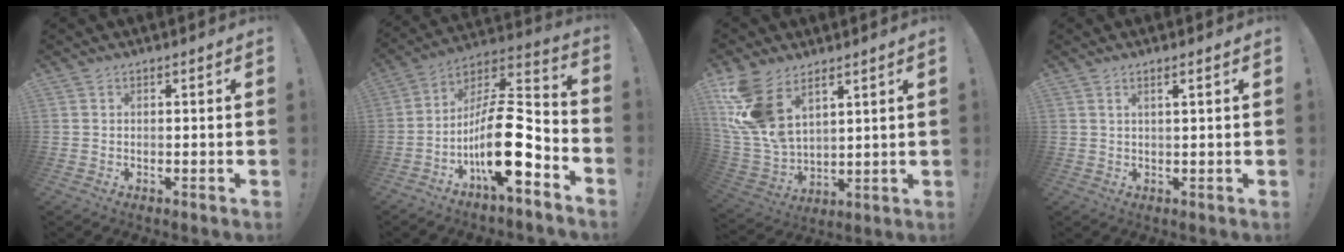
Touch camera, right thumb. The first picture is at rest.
{"total": 19.4, "force": [-6.1, 6.4, 17.2], "torque": [-0.303, 0.018, -0.103]}
{"total": 14.6, "force": [8.0, 8.2, 9.0], "torque": [-0.208, -0.048, 0.153]}
{"total": 2.0, "force": [0.9, -0.3, 1.7], "torque": [-0.026, -0.005, 0.012]}